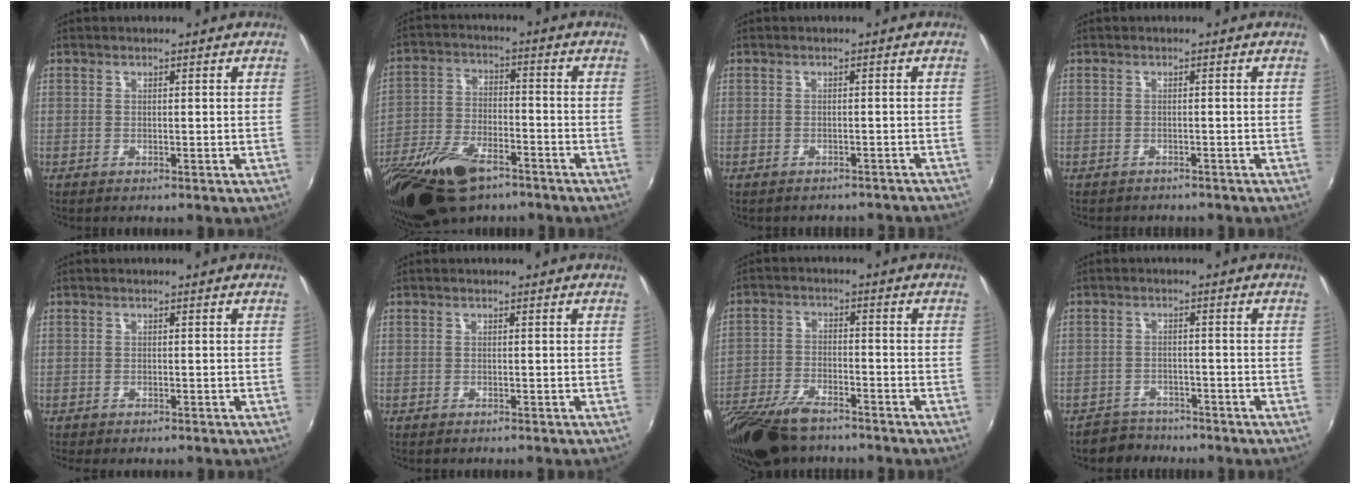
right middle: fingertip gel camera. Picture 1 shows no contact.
{"total": 19.3, "force": [-12.7, 8.9, 11.6], "torque": [-0.260, -0.033, -0.226]}
{"total": 7.1, "force": [-6.5, 2.2, 2.0], "torque": [-0.037, -0.006, -0.071]}
{"total": 2.0, "force": [-1.8, 0.9, 0.3], "torque": [-0.012, -0.007, -0.026]}
{"total": 1.1, "force": [-0.9, 0.5, 0.3], "torque": [-0.010, -0.006, -0.014]}
{"total": 0.6, "force": [-0.5, 0.1, 0.1], "torque": [-0.003, -0.001, -0.009]}
{"total": 14.1, "force": [-11.0, 5.0, 7.2], "torque": [-0.169, -0.023, -0.207]}
{"total": 4.2, "force": [-3.6, 2.2, -0.4], "torque": [-0.006, 0.011, -0.062]}